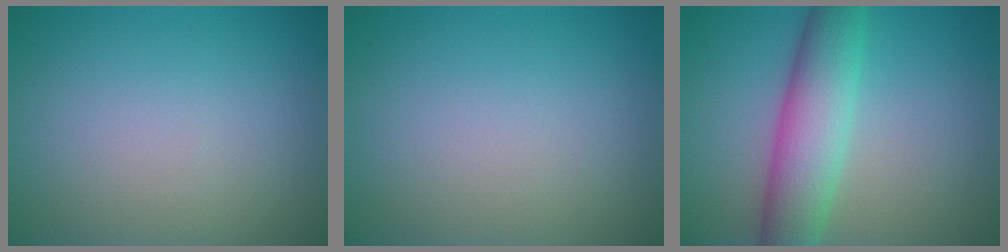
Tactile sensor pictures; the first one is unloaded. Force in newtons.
{"total": 0.0}
{"total": 6.3, "press": 6.3, "slide": 0.2}